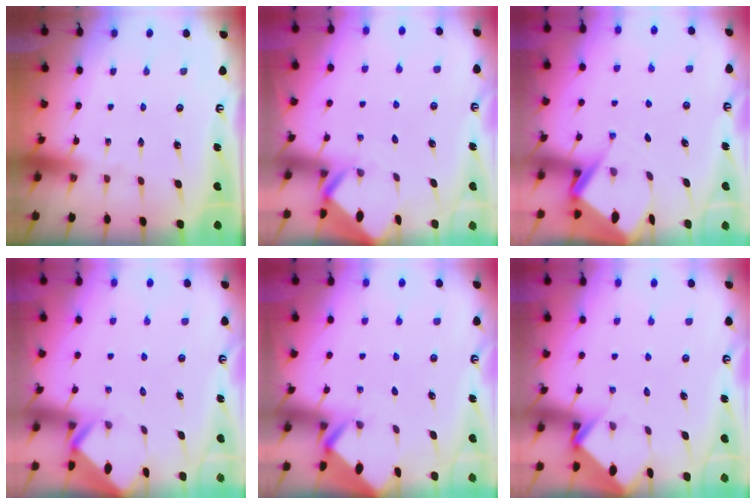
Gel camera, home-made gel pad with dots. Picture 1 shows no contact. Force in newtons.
{"total": 3.1, "press": 3.1, "slide": 0.2}
{"total": 6.1, "press": 6.1, "slide": 0.6}
{"total": 2.8, "press": 2.8, "slide": 0.1}
{"total": 2.9, "press": 2.9, "slide": 0.3}
{"total": 3.8, "press": 3.8, "slide": 0.2}